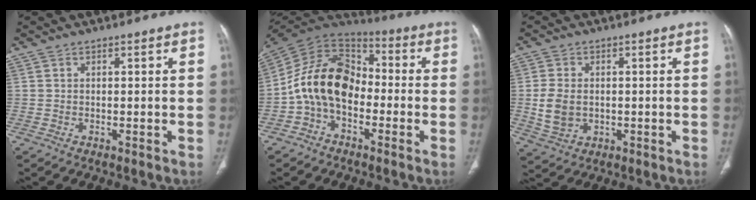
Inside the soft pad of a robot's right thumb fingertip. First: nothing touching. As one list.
[{"total": 14.4, "force": [-3.1, 10.1, 9.7], "torque": [-0.160, 0.061, -0.070]}, {"total": 6.5, "force": [-0.2, 4.6, 4.5], "torque": [-0.089, -0.003, 0.004]}]